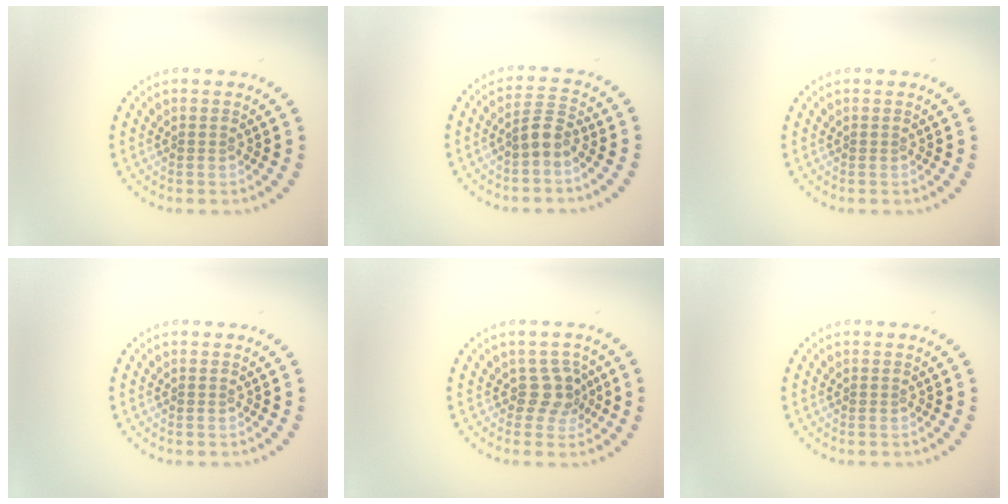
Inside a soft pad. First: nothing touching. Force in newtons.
{"total": 2.2, "press": 1.8, "slide": 1.4}
{"total": 0.0}
{"total": 0.0}
{"total": 2.4, "press": 1.8, "slide": 1.5}
{"total": 0.0}